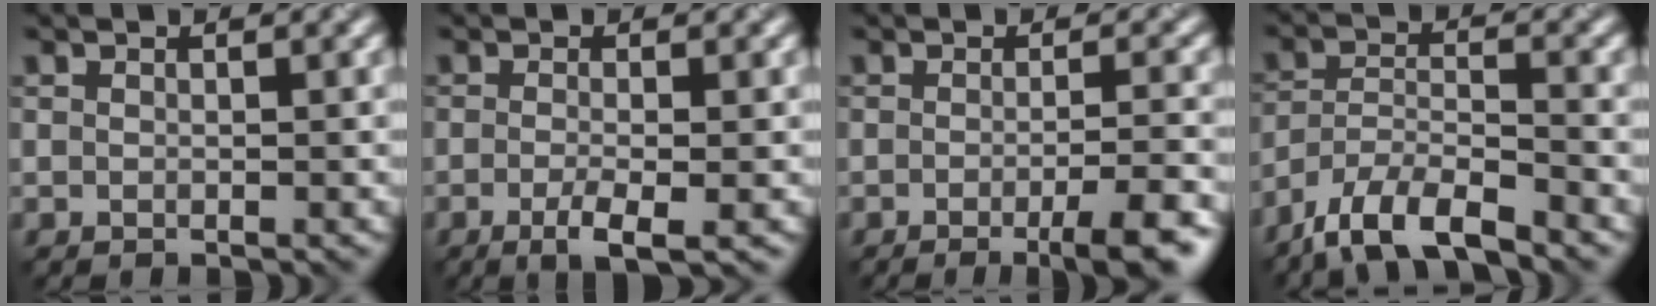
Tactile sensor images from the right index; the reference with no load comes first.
{"total": 2.7, "force": [-0.9, 0.6, 2.5], "torque": [-0.048, -0.007, -0.019]}
{"total": 4.6, "force": [-2.2, 0.9, 4.0], "torque": [-0.052, -0.003, -0.038]}
{"total": 7.3, "force": [-5.9, 2.0, 3.9], "torque": [-0.069, -0.006, -0.117]}